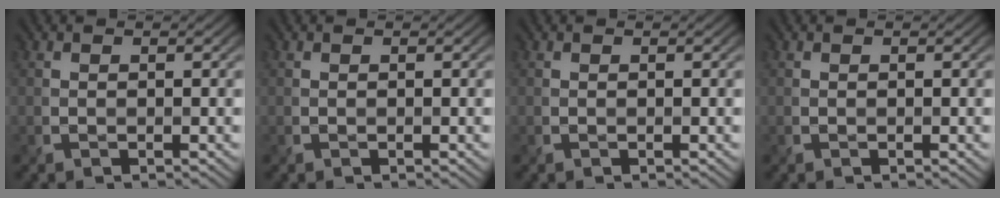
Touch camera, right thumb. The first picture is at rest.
{"total": 0.0}
{"total": 0.0}
{"total": 0.0}